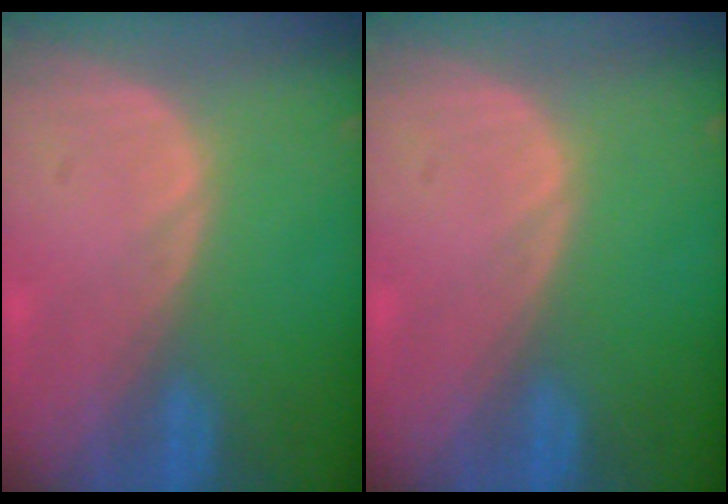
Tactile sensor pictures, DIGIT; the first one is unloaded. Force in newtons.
{"total": 0.0}